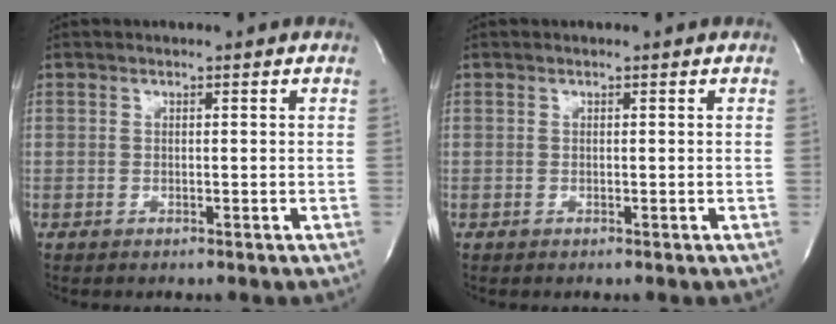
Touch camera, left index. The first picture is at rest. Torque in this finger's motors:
{"motor_torque": [0.00, 0.00, -0.01, 0.00]}